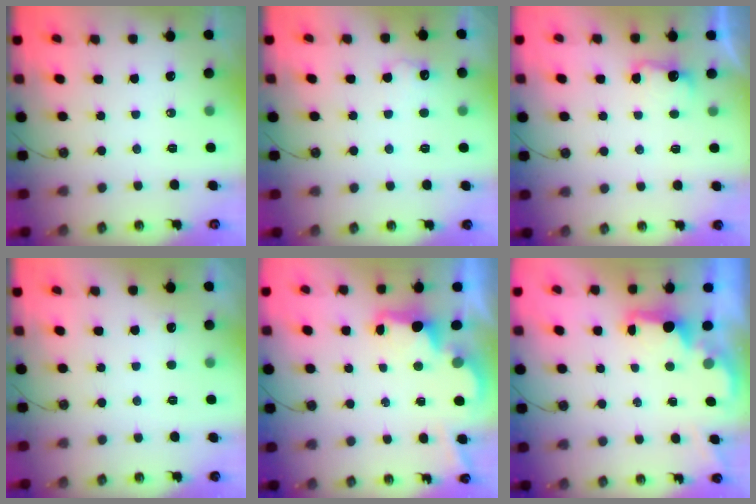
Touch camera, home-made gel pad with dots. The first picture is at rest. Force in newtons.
{"total": 7.1, "press": 7.0, "slide": 1.3}
{"total": 3.6, "press": 3.5, "slide": 0.9}
{"total": 2.6, "press": 2.4, "slide": 1.0}
{"total": 2.6, "press": 2.4, "slide": 0.8}
{"total": 1.9, "press": 1.7, "slide": 0.7}